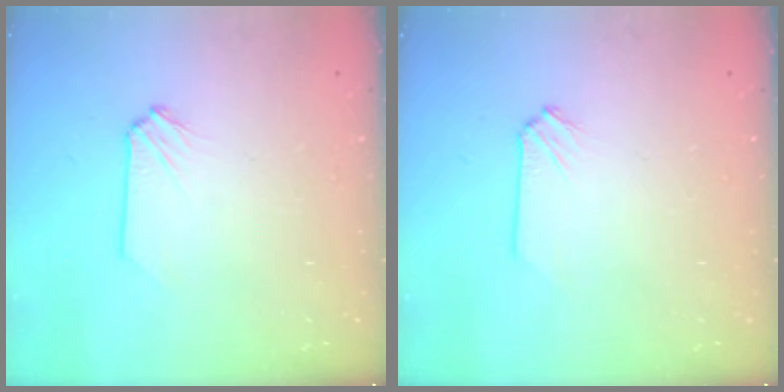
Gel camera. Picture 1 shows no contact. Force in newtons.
{"total": 0.0}